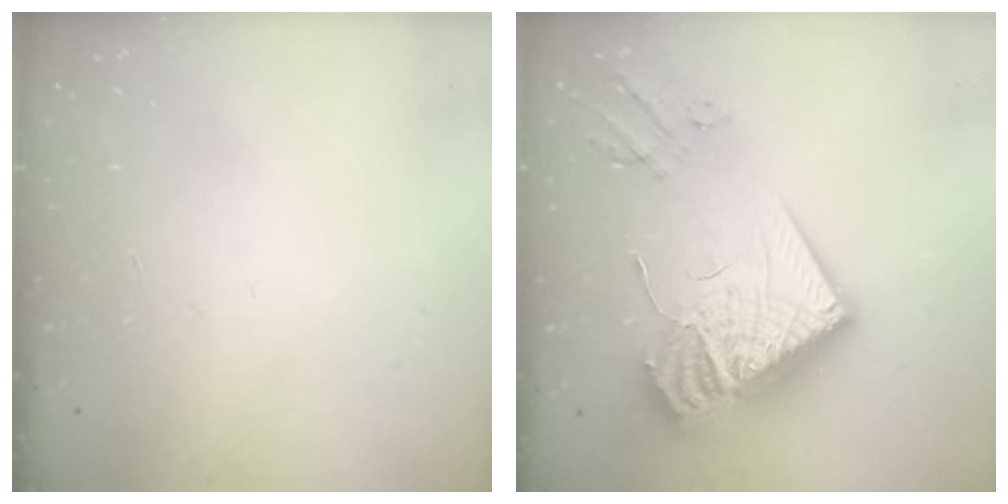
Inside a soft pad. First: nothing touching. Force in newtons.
{"total": 26.4, "press": 26.3, "slide": 2.2}